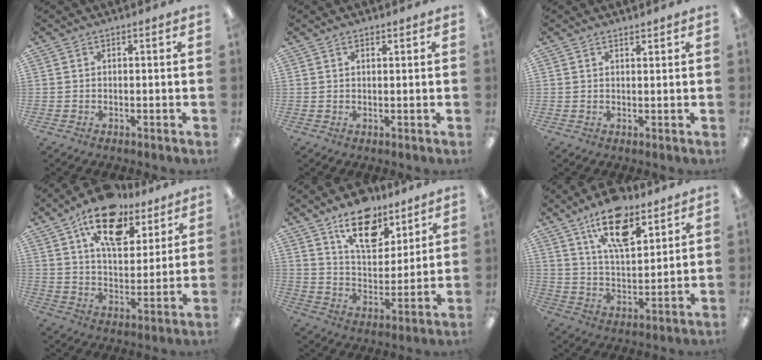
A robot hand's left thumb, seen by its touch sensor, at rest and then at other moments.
{"total": 1.3, "force": [0.9, 0.5, 0.7], "torque": [-0.008, -0.004, 0.015]}
{"total": 1.3, "force": [1.3, 0.3, 0.4], "torque": [-0.009, -0.002, 0.024]}
{"total": 18.0, "force": [11.7, 8.9, 10.5], "torque": [-0.160, -0.052, 0.200]}
{"total": 15.9, "force": [10.9, 8.0, 8.3], "torque": [-0.112, -0.060, 0.189]}
{"total": 15.8, "force": [10.1, 6.8, 10.1], "torque": [-0.166, -0.038, 0.172]}